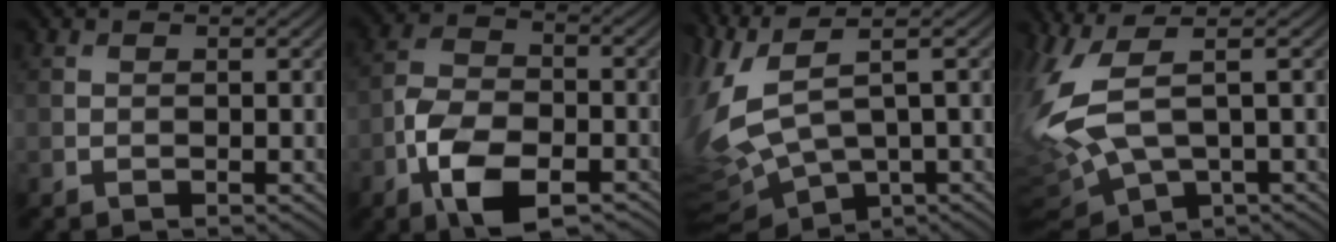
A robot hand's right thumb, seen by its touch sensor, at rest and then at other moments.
{"total": 10.7, "force": [-5.6, 5.4, 7.4], "torque": [-0.152, -0.011, -0.111]}
{"total": 13.4, "force": [1.6, 6.2, 11.8], "torque": [-0.317, -0.006, 0.047]}
{"total": 12.8, "force": [0.2, 5.8, 11.4], "torque": [-0.303, -0.015, 0.018]}